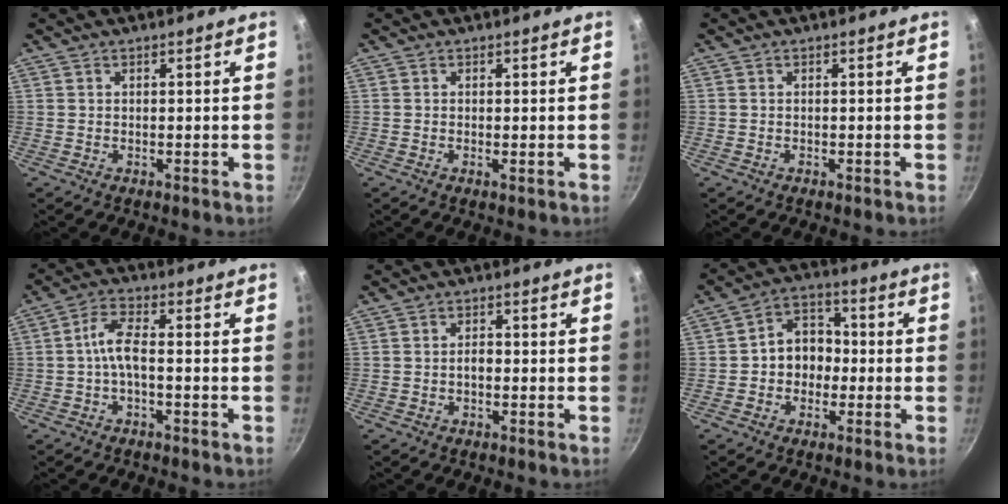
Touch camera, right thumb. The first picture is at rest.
{"total": 0.6, "force": [0.0, 0.1, 0.6], "torque": [-0.012, -0.003, -0.002]}
{"total": 0.0}
{"total": 5.1, "force": [-1.5, 1.7, 4.5], "torque": [-0.103, 0.024, -0.036]}
{"total": 1.7, "force": [-0.5, 1.0, 1.3], "torque": [-0.015, 0.012, -0.010]}
{"total": 8.3, "force": [-1.0, 6.8, 4.7], "torque": [-0.025, 0.031, -0.029]}